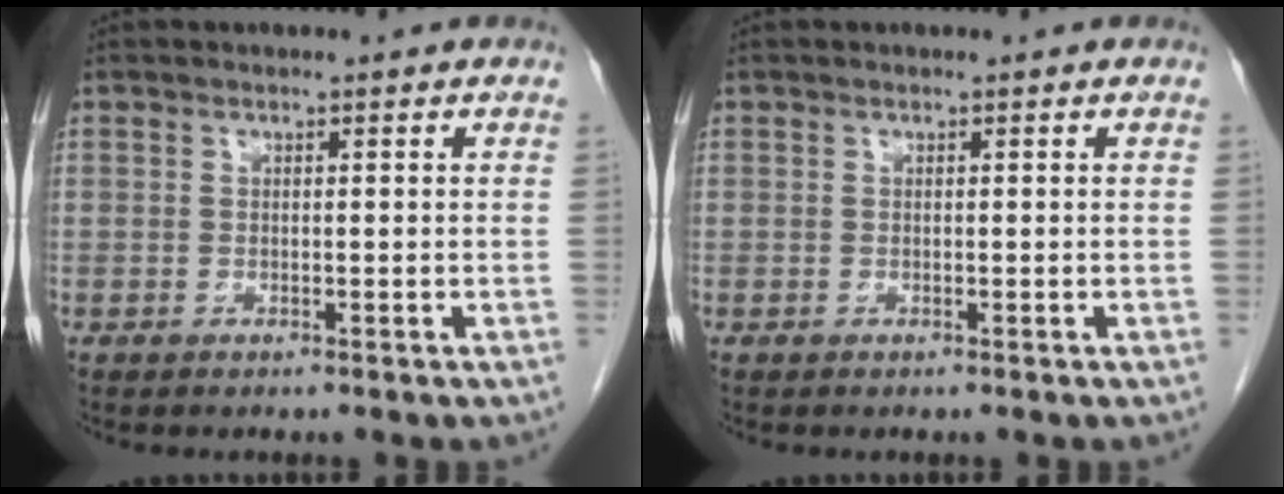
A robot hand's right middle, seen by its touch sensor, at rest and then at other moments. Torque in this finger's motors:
{"motor_torque": [0.28, 0.16, -0.03, -0.01]}